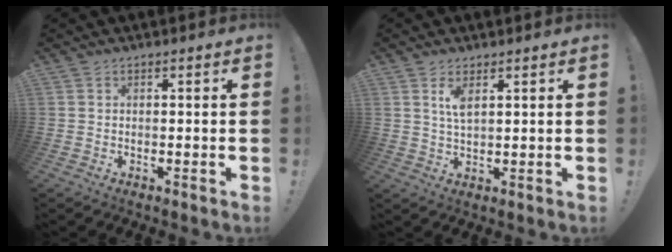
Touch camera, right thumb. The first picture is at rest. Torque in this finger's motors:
{"motor_torque": [0.07, -0.02, 0.04, 0.04, 0.00]}